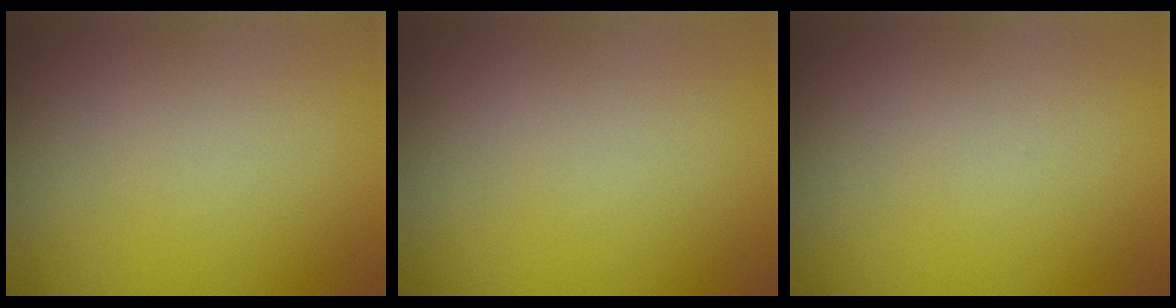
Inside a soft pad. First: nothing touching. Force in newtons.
{"total": 0.0}
{"total": 0.0}